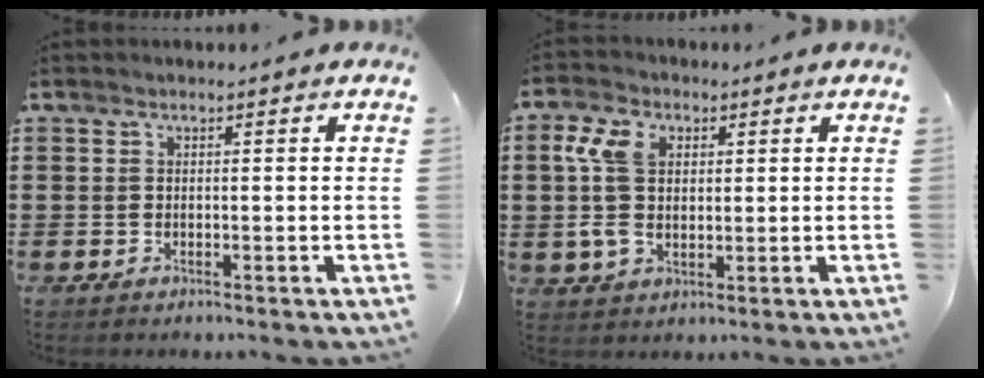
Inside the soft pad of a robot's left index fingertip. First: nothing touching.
{"total": 7.6, "force": [1.6, 5.3, 5.2], "torque": [-0.134, 0.013, 0.024]}